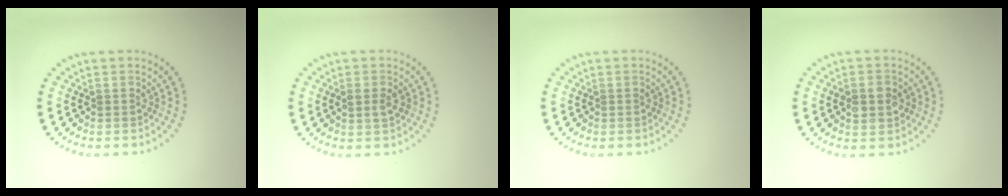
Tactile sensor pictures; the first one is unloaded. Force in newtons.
{"total": 1.5, "press": 1.5, "slide": 0.2}
{"total": 0.0}
{"total": 2.6, "press": 2.6, "slide": 0.1}